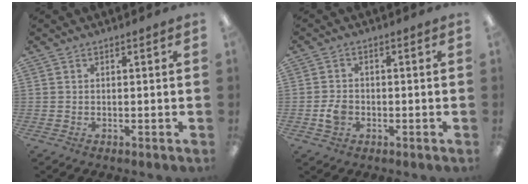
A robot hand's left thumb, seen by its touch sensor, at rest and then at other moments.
{"total": 3.7, "force": [-1.0, 2.9, 2.1], "torque": [-0.041, 0.005, -0.019]}